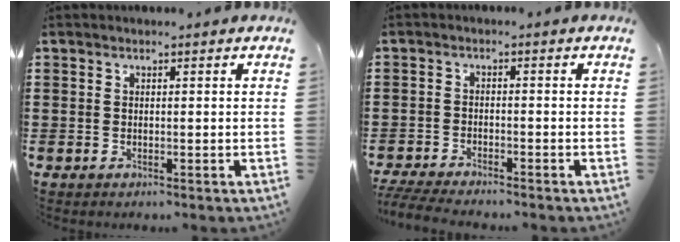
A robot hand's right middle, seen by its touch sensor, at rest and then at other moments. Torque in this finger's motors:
{"motor_torque": [1.48, -0.65, 0.05, 0.03]}